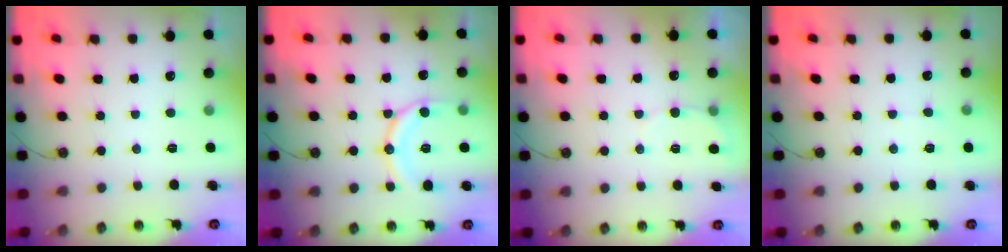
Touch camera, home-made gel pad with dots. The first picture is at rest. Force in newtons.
{"total": 12.9, "press": 12.8, "slide": 1.4}
{"total": 4.9, "press": 4.8, "slide": 1.3}
{"total": 3.6, "press": 3.6, "slide": 0.5}